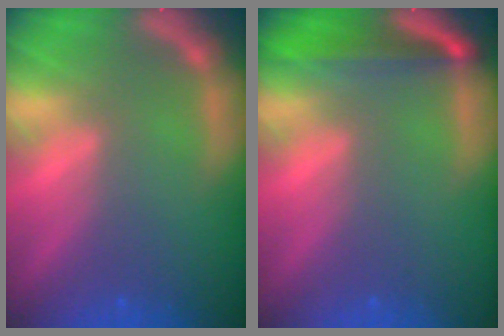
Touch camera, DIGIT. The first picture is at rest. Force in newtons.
{"total": 4.5}